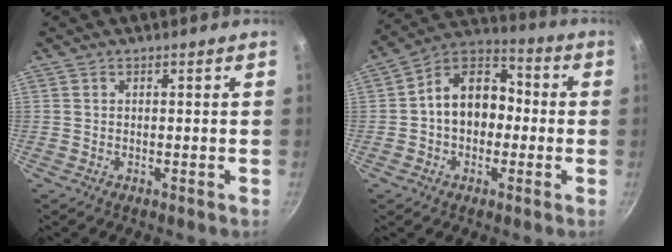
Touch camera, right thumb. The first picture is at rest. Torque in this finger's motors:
{"motor_torque": [-0.38, 0.75, 0.20, -0.09, 0.09]}